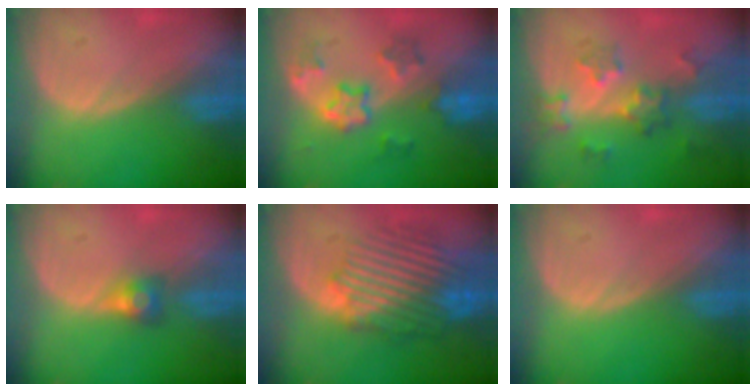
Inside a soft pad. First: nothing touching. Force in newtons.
{"total": 6.4, "press": 6.1, "slide": 1.7}
{"total": 6.5, "press": 5.9, "slide": 2.7}
{"total": 2.7, "press": 2.5, "slide": 0.9}
{"total": 10.2, "press": 9.7, "slide": 3.4}
{"total": 0.0}